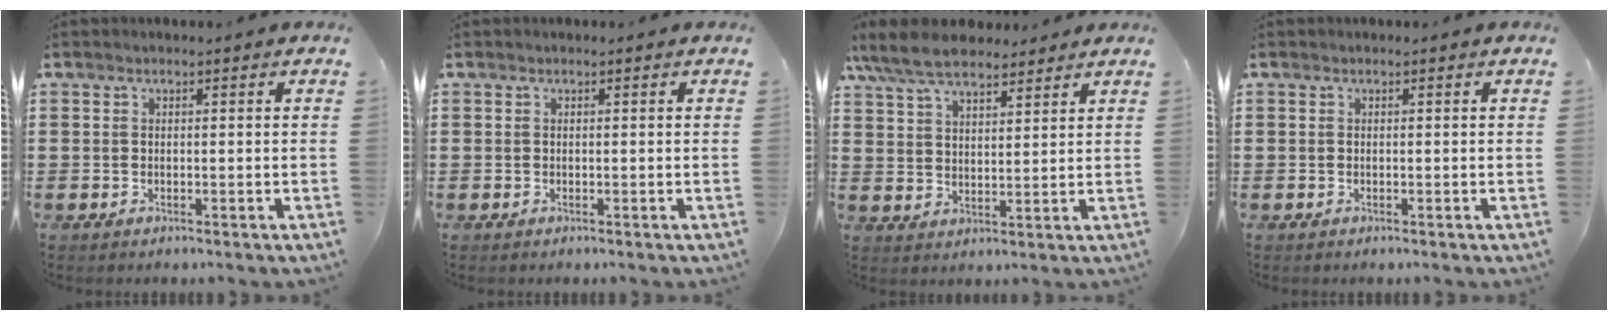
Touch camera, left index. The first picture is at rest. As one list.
[{"total": 0.0}, {"total": 8.2, "force": [6.9, 2.7, 3.4], "torque": [-0.089, -0.009, 0.131]}, {"total": 0.0}]